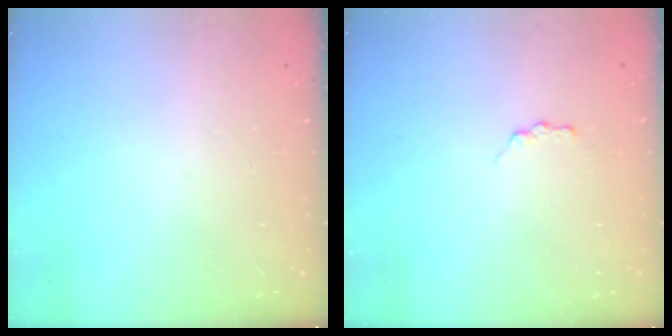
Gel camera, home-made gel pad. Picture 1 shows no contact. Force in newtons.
{"total": 2.6, "press": 2.6, "slide": 0.4}